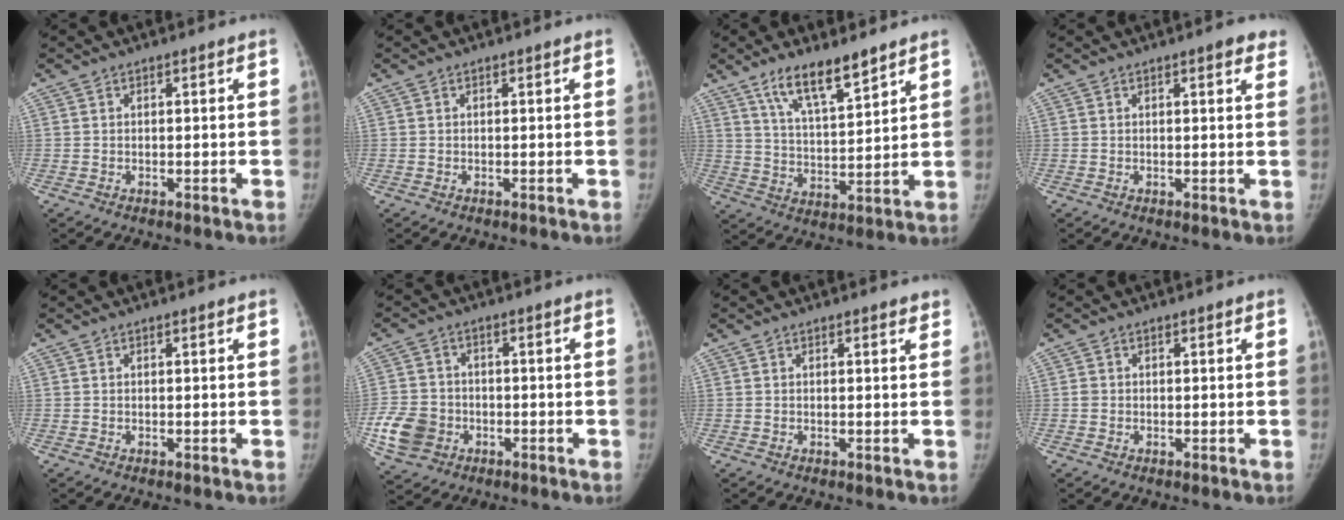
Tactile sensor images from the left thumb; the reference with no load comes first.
{"total": 0.0}
{"total": 10.8, "force": [7.6, 2.9, 7.1], "torque": [-0.112, -0.047, 0.144]}
{"total": 3.3, "force": [2.0, 0.8, 2.4], "torque": [-0.018, -0.004, 0.021]}
{"total": 0.0}
{"total": 8.7, "force": [-3.0, 7.2, 3.8], "torque": [-0.063, 0.014, -0.053]}
{"total": 1.1, "force": [0.9, 0.4, 0.6], "torque": [-0.004, -0.003, 0.010]}
{"total": 0.9, "force": [-0.1, 0.9, 0.3], "torque": [-0.002, 0.002, -0.001]}